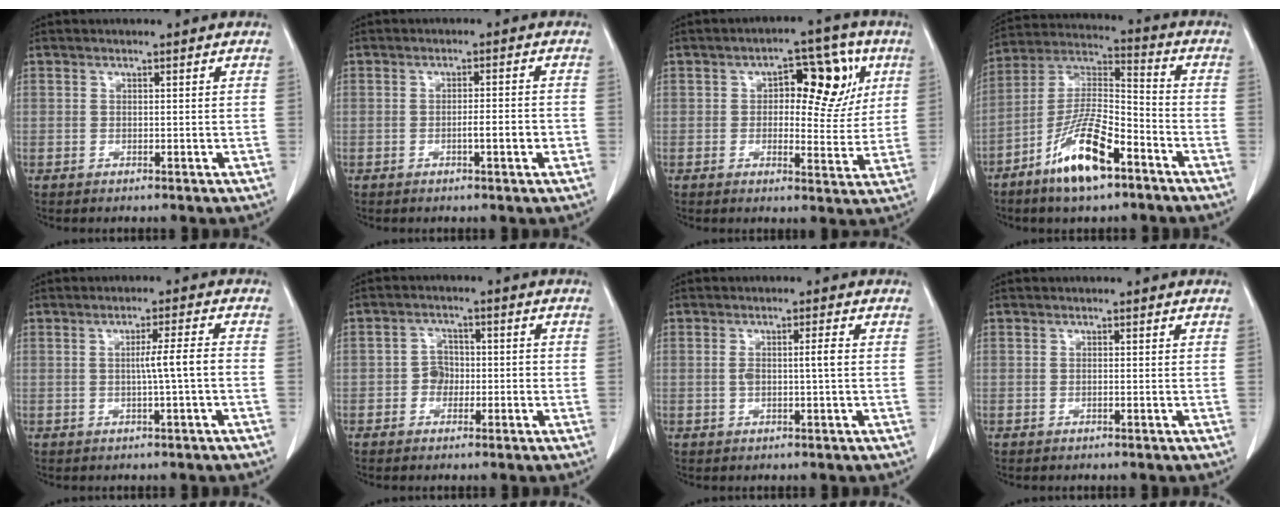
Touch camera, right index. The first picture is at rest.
{"total": 2.8, "force": [-0.9, 0.3, 2.7], "torque": [-0.039, 0.003, -0.012]}
{"total": 10.4, "force": [3.0, 5.1, 8.5], "torque": [-0.098, 0.027, 0.039]}
{"total": 13.8, "force": [-7.8, 3.5, 10.8], "torque": [-0.214, -0.003, -0.142]}
{"total": 3.9, "force": [-0.6, -0.7, 3.7], "torque": [-0.059, 0.003, -0.010]}
{"total": 3.0, "force": [-0.9, 2.6, 1.3], "torque": [-0.014, 0.013, -0.017]}
{"total": 2.9, "force": [0.1, 0.2, 2.9], "torque": [-0.053, 0.010, 0.007]}
{"total": 0.0}